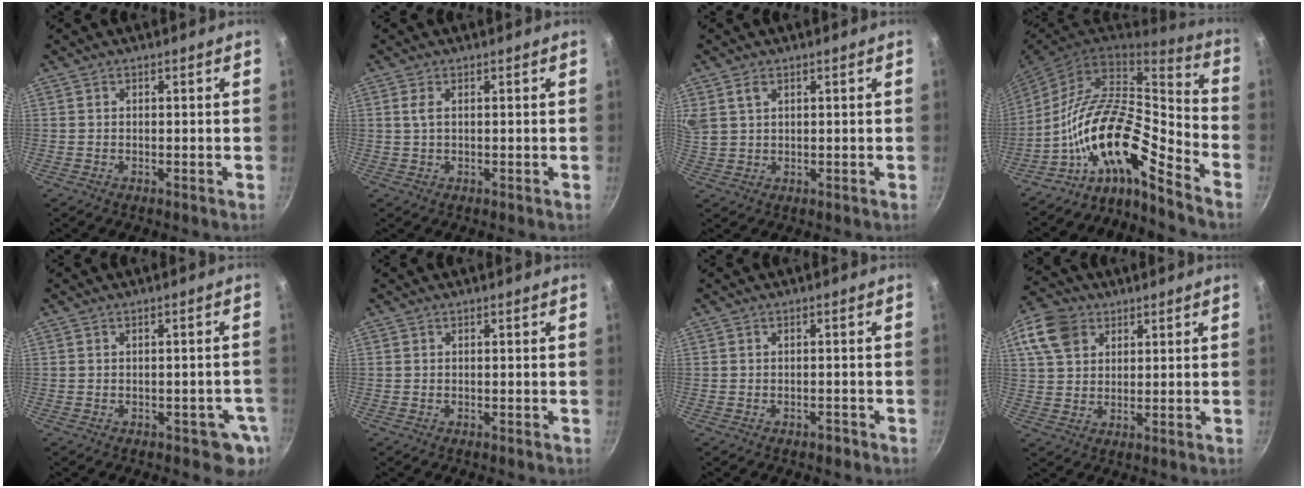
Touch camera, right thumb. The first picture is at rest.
{"total": 1.8, "force": [0.4, 0.8, 1.5], "torque": [-0.031, 0.001, 0.010]}
{"total": 5.3, "force": [2.6, 3.5, 3.0], "torque": [-0.055, 0.004, 0.057]}
{"total": 17.6, "force": [-9.9, 6.4, 13.0], "torque": [-0.209, 0.086, -0.205]}
{"total": 3.9, "force": [-1.5, 2.5, 2.7], "torque": [-0.003, 0.015, -0.011]}
{"total": 0.0}
{"total": 1.3, "force": [-0.9, 0.7, 0.6], "torque": [-0.006, 0.012, -0.006]}
{"total": 10.4, "force": [4.7, 7.6, 5.2], "torque": [-0.086, 0.001, 0.082]}